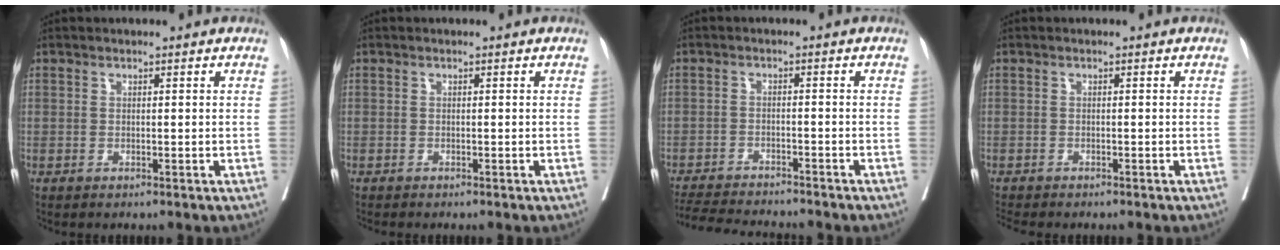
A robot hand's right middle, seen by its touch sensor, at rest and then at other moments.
{"total": 1.0, "force": [-0.9, -0.2, 0.4], "torque": [0.000, 0.001, -0.012]}
{"total": 11.5, "force": [-10.7, 0.7, 4.1], "torque": [-0.060, -0.014, -0.156]}
{"total": 3.4, "force": [-3.2, 0.3, 1.3], "torque": [-0.017, -0.009, -0.047]}